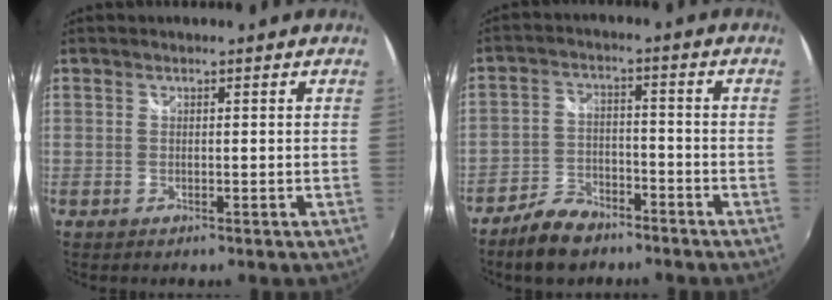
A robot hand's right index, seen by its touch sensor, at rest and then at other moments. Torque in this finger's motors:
{"motor_torque": [0.49, -0.66, -0.05, -0.01]}